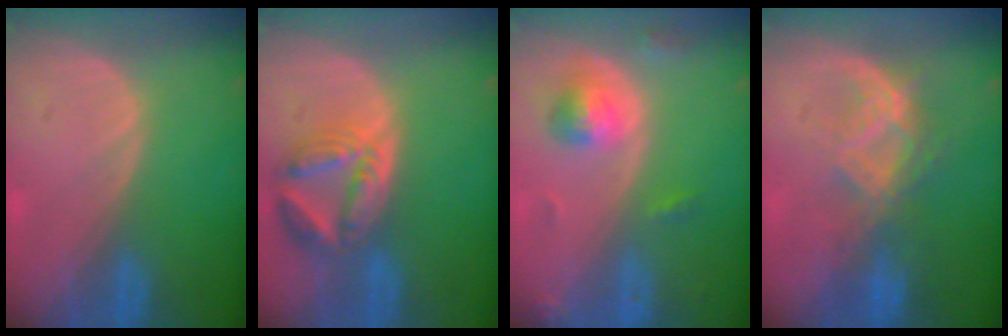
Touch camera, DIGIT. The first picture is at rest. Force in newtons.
{"total": 8.2, "press": 7.3, "slide": 3.8}
{"total": 5.0, "press": 4.9, "slide": 1.0}
{"total": 7.0, "press": 6.8, "slide": 1.7}